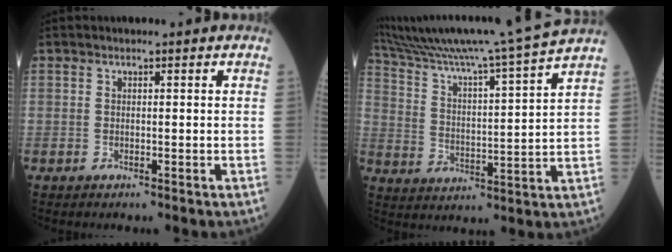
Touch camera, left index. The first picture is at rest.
{"total": 20.2, "force": [17.7, -2.8, 9.3], "torque": [-0.168, -0.033, 0.262]}